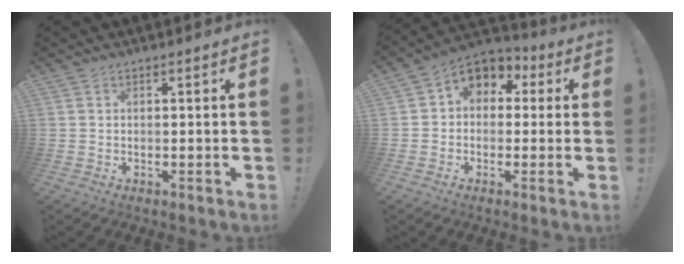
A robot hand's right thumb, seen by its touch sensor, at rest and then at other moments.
{"total": 5.8, "force": [0.0, 5.1, 2.7], "torque": [-0.037, 0.008, 0.006]}